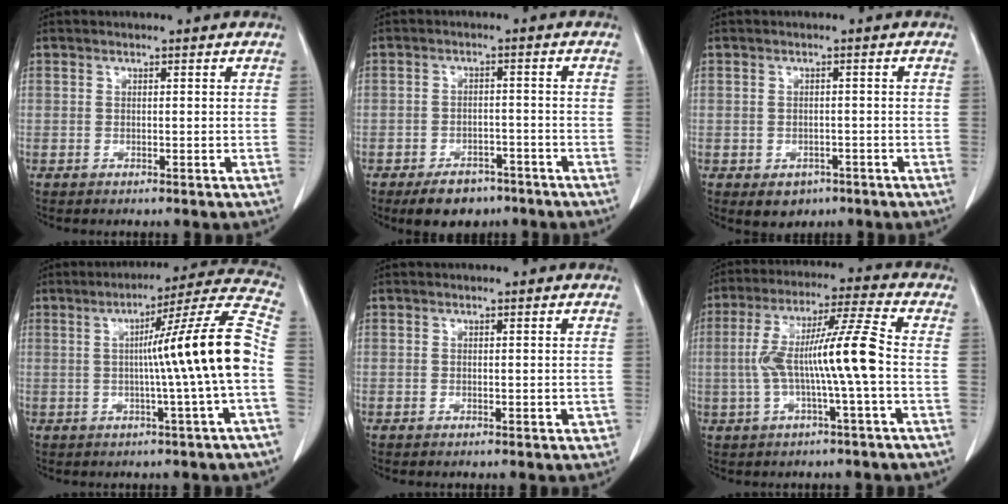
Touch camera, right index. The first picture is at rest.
{"total": 6.4, "force": [-4.7, 3.4, 2.7], "torque": [-0.043, 0.001, -0.069]}
{"total": 2.6, "force": [-1.4, 1.9, 1.1], "torque": [-0.010, 0.001, -0.010]}
{"total": 14.5, "force": [-1.0, -2.2, 14.3], "torque": [-0.196, 0.013, -0.019]}
{"total": 1.1, "force": [-0.2, 0.6, 1.0], "torque": [-0.010, 0.000, 0.000]}
{"total": 11.3, "force": [-1.3, -0.5, 11.3], "torque": [-0.218, 0.023, -0.026]}